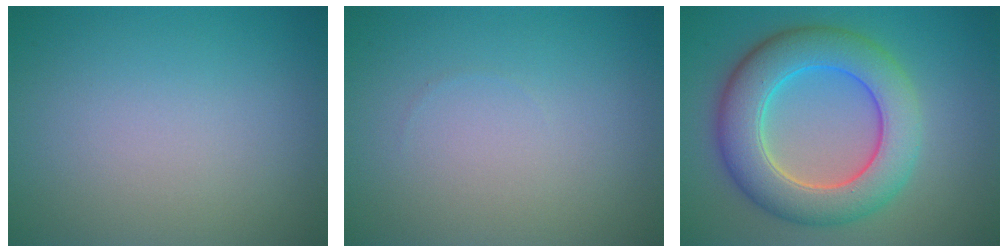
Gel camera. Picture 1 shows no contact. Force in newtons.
{"total": 0.0}
{"total": 8.3, "press": 8.3, "slide": 0.6}